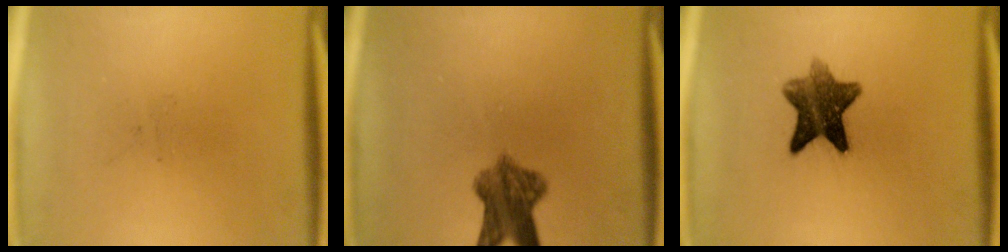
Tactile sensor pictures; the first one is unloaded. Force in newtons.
{"total": 6.8}
{"total": 8.7}